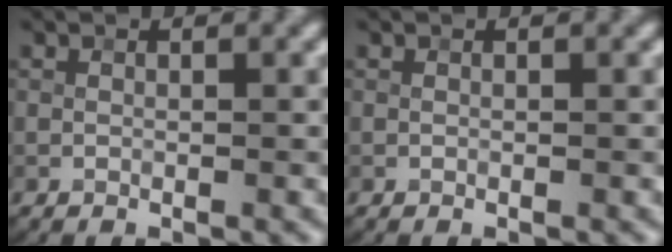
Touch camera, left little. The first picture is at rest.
{"total": 0.0}